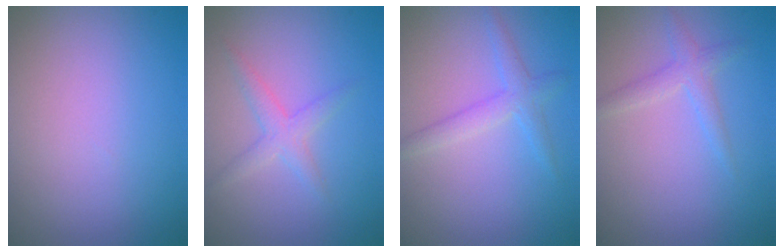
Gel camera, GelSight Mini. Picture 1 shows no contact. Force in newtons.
{"total": 2.0, "press": 2.0, "slide": 0.1}
{"total": 2.2, "press": 2.2, "slide": 0.1}
{"total": 1.7, "press": 1.7, "slide": 0.0}